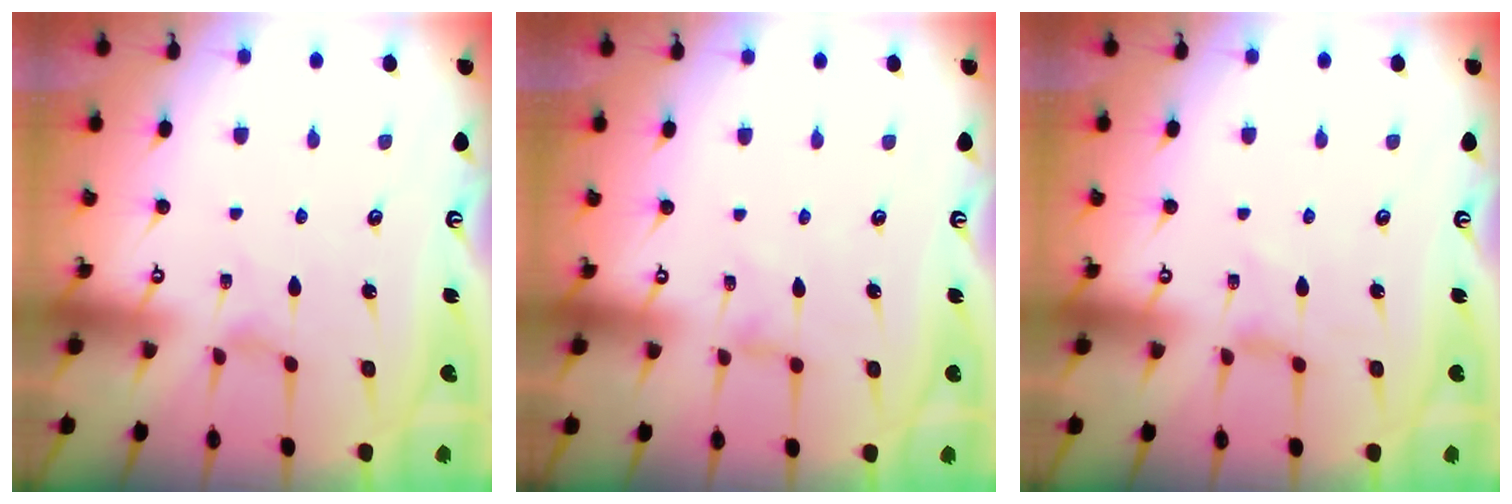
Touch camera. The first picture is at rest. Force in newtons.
{"total": 0.6, "press": 0.5, "slide": 0.2}
{"total": 1.4, "press": 1.4, "slide": 0.3}